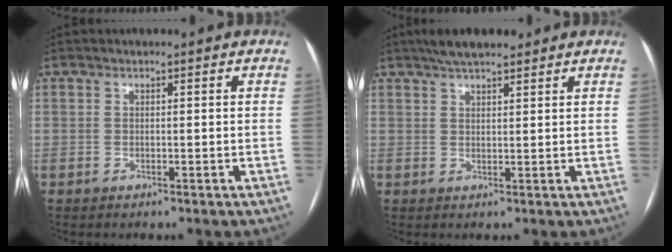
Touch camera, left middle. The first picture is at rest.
{"total": 6.1, "force": [4.9, 1.5, 3.5], "torque": [-0.056, 0.023, 0.080]}